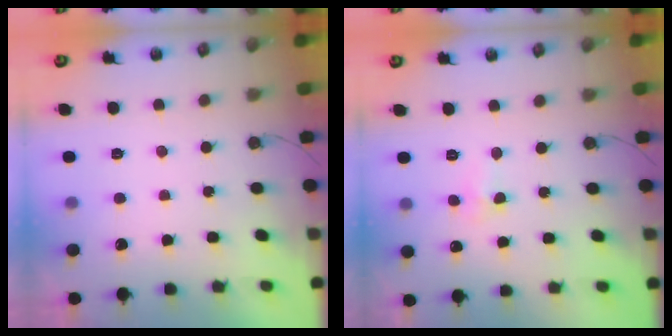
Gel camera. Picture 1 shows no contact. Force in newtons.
{"total": 4.3, "press": 2.3, "slide": 3.7}